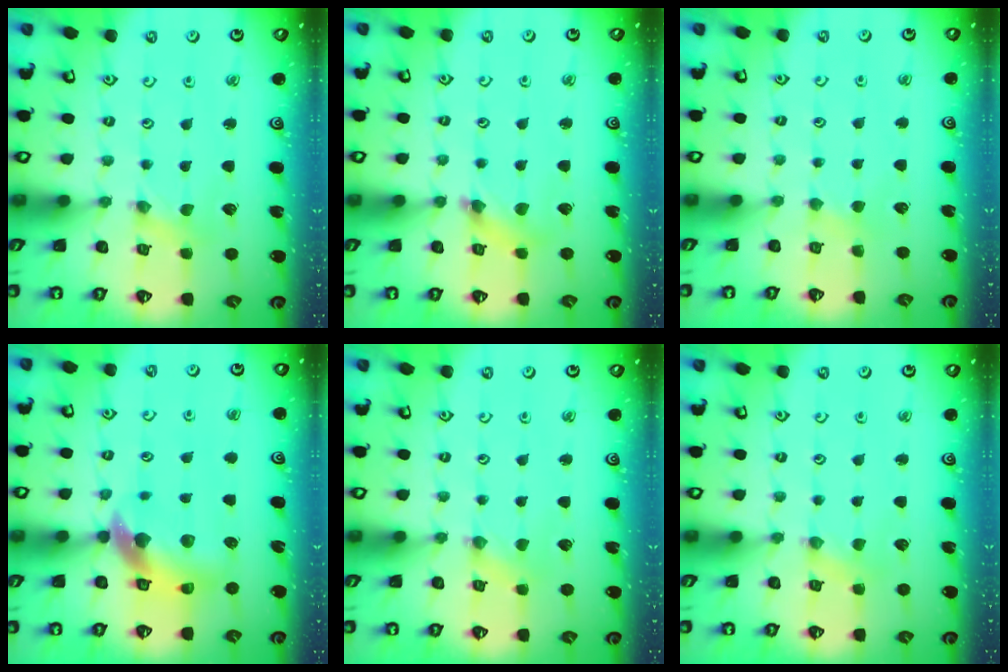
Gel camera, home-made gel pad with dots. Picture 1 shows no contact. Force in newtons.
{"total": 4.0, "press": 3.9, "slide": 0.5}
{"total": 2.0, "press": 2.0, "slide": 0.3}
{"total": 10.8, "press": 10.7, "slide": 1.5}
{"total": 0.0}
{"total": 2.3, "press": 2.3, "slide": 0.3}